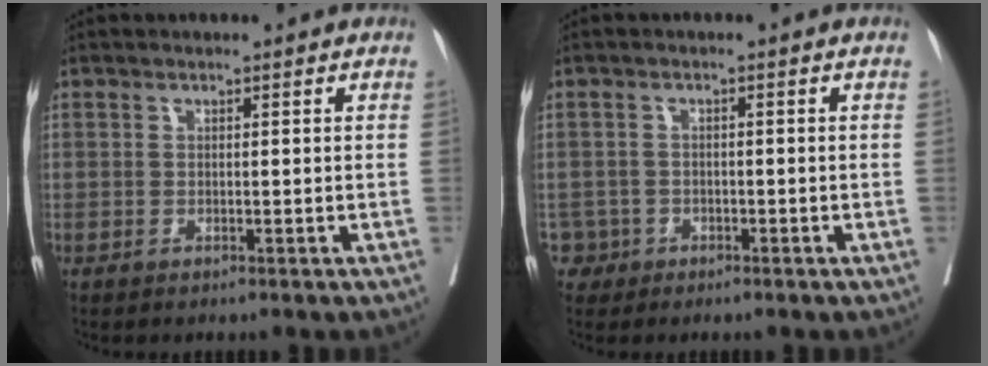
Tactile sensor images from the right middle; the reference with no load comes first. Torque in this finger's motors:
{"motor_torque": [1.07, -1.06, 0.03, -0.03]}